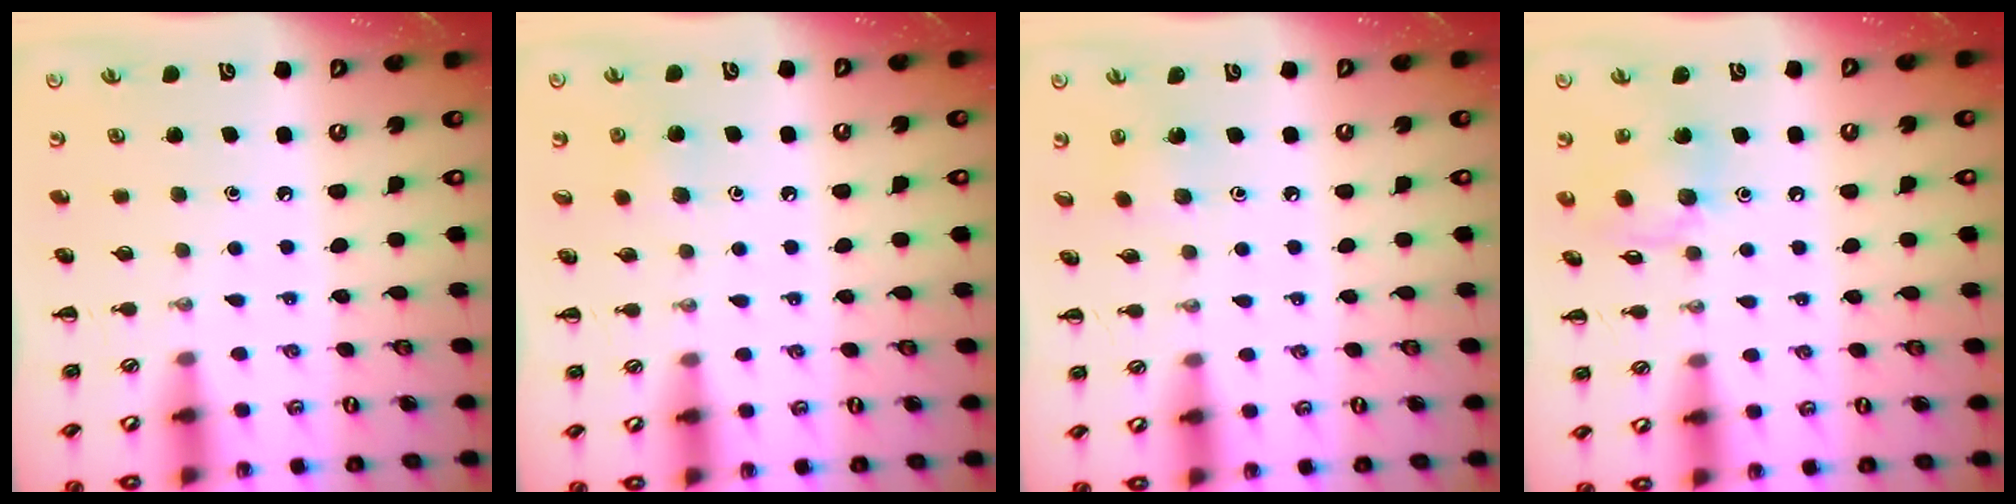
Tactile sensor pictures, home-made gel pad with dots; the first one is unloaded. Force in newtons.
{"total": 3.8, "press": 3.4, "slide": 1.5}
{"total": 3.6, "press": 3.4, "slide": 1.2}
{"total": 12.3, "press": 12.0, "slide": 2.6}